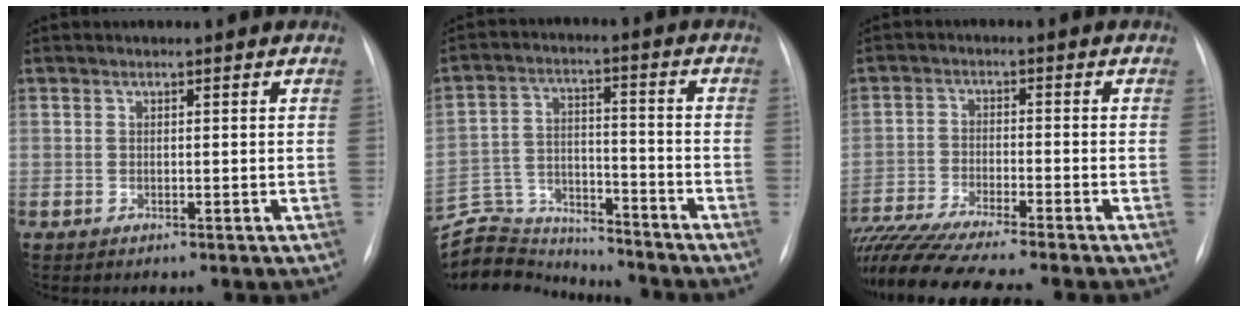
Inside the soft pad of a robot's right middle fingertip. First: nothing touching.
{"total": 14.6, "force": [-14.3, 2.6, 1.6], "torque": [-0.026, 0.033, -0.230]}
{"total": 16.2, "force": [-14.0, -0.1, 8.1], "torque": [-0.156, -0.032, -0.237]}